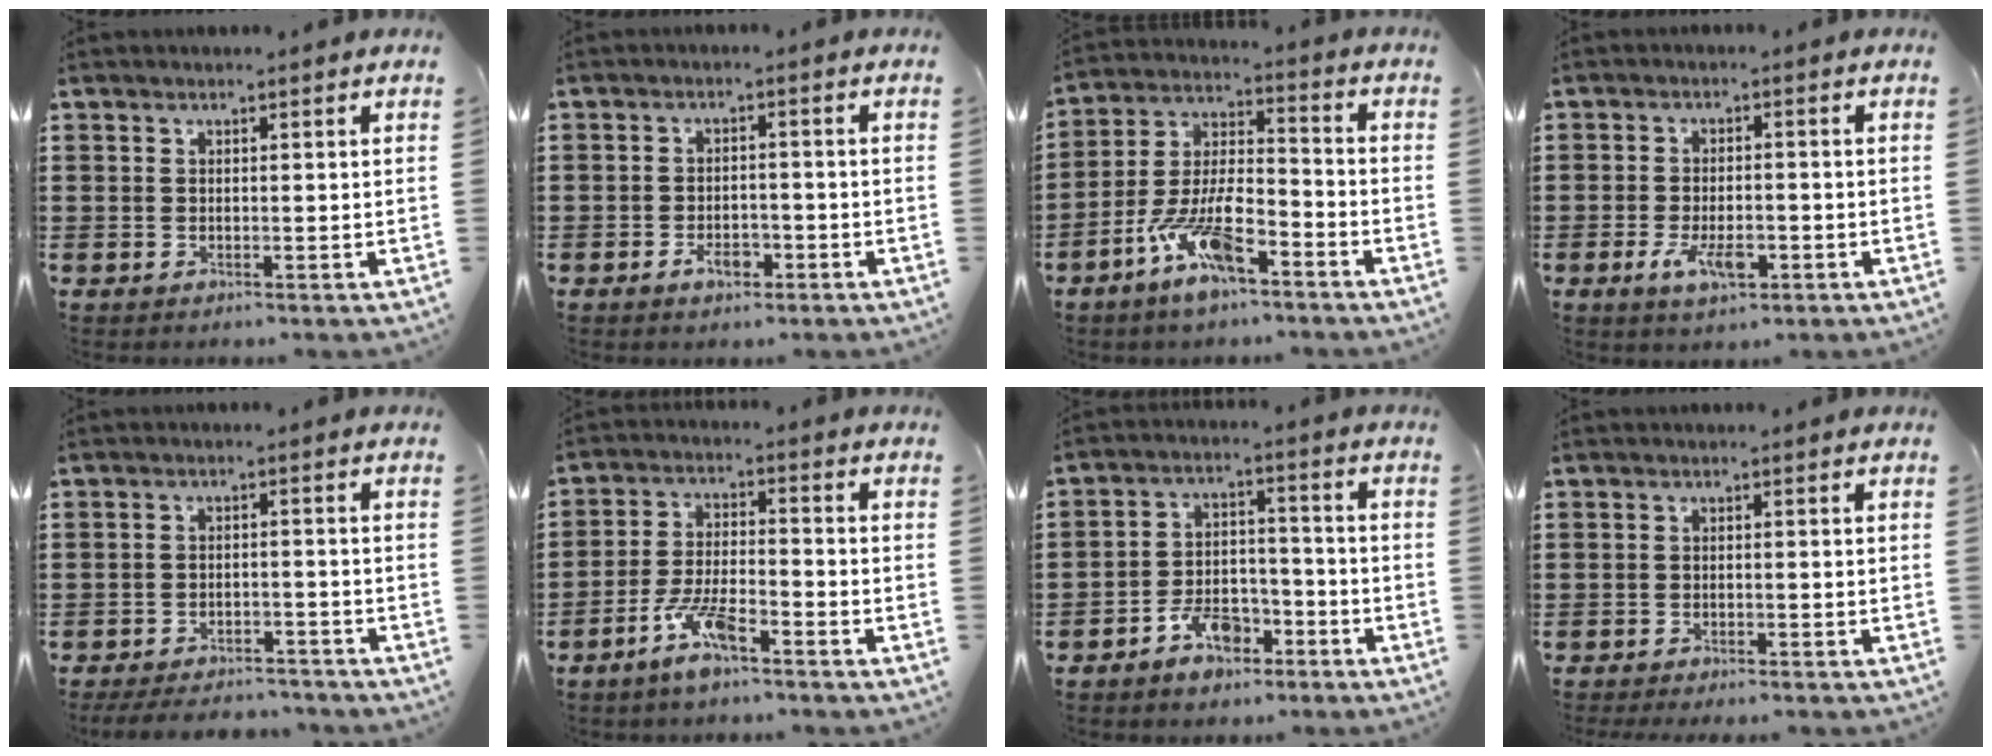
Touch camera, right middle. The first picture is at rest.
{"total": 3.2, "force": [-1.9, 1.6, 2.1], "torque": [-0.038, 0.005, -0.036]}
{"total": 10.6, "force": [-6.6, 3.5, 7.5], "torque": [-0.162, 0.005, -0.125]}
{"total": 4.9, "force": [-2.1, 2.0, 4.0], "torque": [-0.077, -0.004, -0.044]}
{"total": 3.6, "force": [-3.5, 0.6, 0.6], "torque": [-0.019, 0.003, -0.076]}
{"total": 7.0, "force": [-4.6, 1.8, 5.0], "torque": [-0.107, 0.001, -0.086]}
{"total": 6.2, "force": [-4.5, 3.2, 2.9], "torque": [-0.051, 0.020, -0.083]}
{"total": 1.1, "force": [-1.1, 0.0, 0.2], "torque": [-0.006, -0.001, -0.021]}